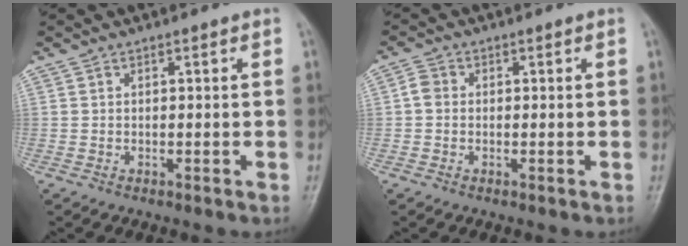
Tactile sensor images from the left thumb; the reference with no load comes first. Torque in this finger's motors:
{"motor_torque": [0.13, 0.09, 0.41, 0.23, 0.00]}